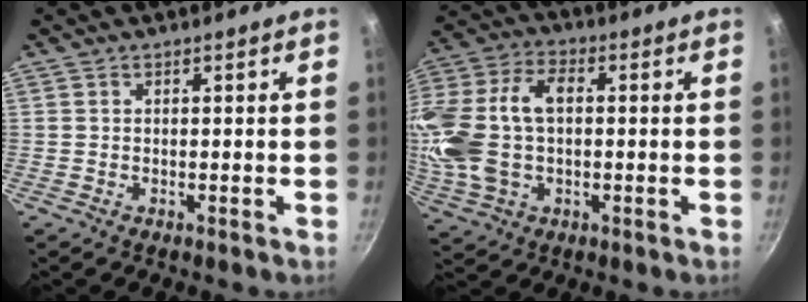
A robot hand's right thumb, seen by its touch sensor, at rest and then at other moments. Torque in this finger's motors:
{"motor_torque": [1.79, 3.22, 1.63, -0.77, 0.25]}